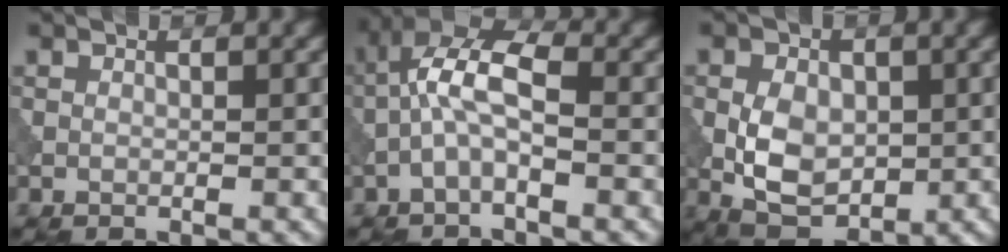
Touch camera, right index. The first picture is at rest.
{"total": 5.4, "force": [-1.1, 2.1, 4.8], "torque": [-0.109, 0.017, -0.030]}
{"total": 5.7, "force": [-0.6, 3.8, 4.2], "torque": [-0.078, -0.005, -0.016]}